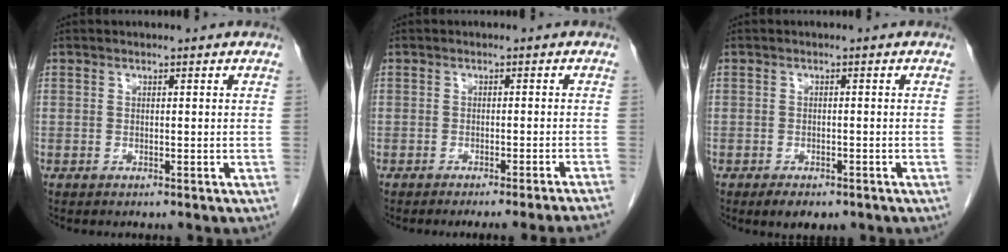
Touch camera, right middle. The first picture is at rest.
{"total": 9.2, "force": [-8.3, -2.2, 3.4], "torque": [-0.010, -0.027, -0.099]}
{"total": 3.6, "force": [-2.5, 1.6, 2.0], "torque": [-0.030, -0.005, -0.030]}